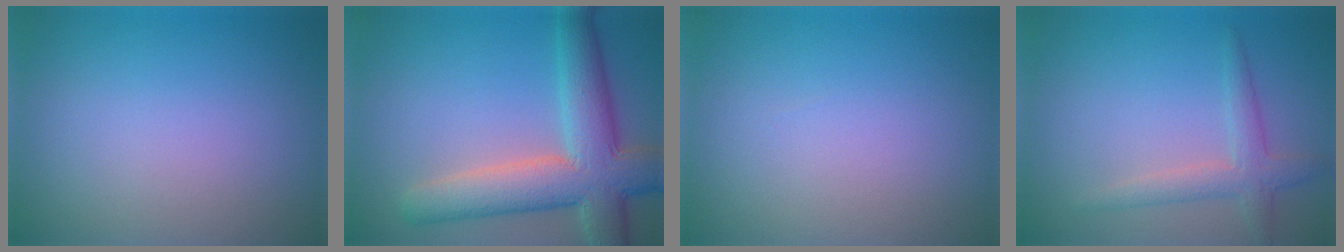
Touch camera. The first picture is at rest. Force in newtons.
{"total": 8.7, "press": 8.7, "slide": 0.6}
{"total": 0.0}
{"total": 2.7, "press": 2.7, "slide": 0.1}